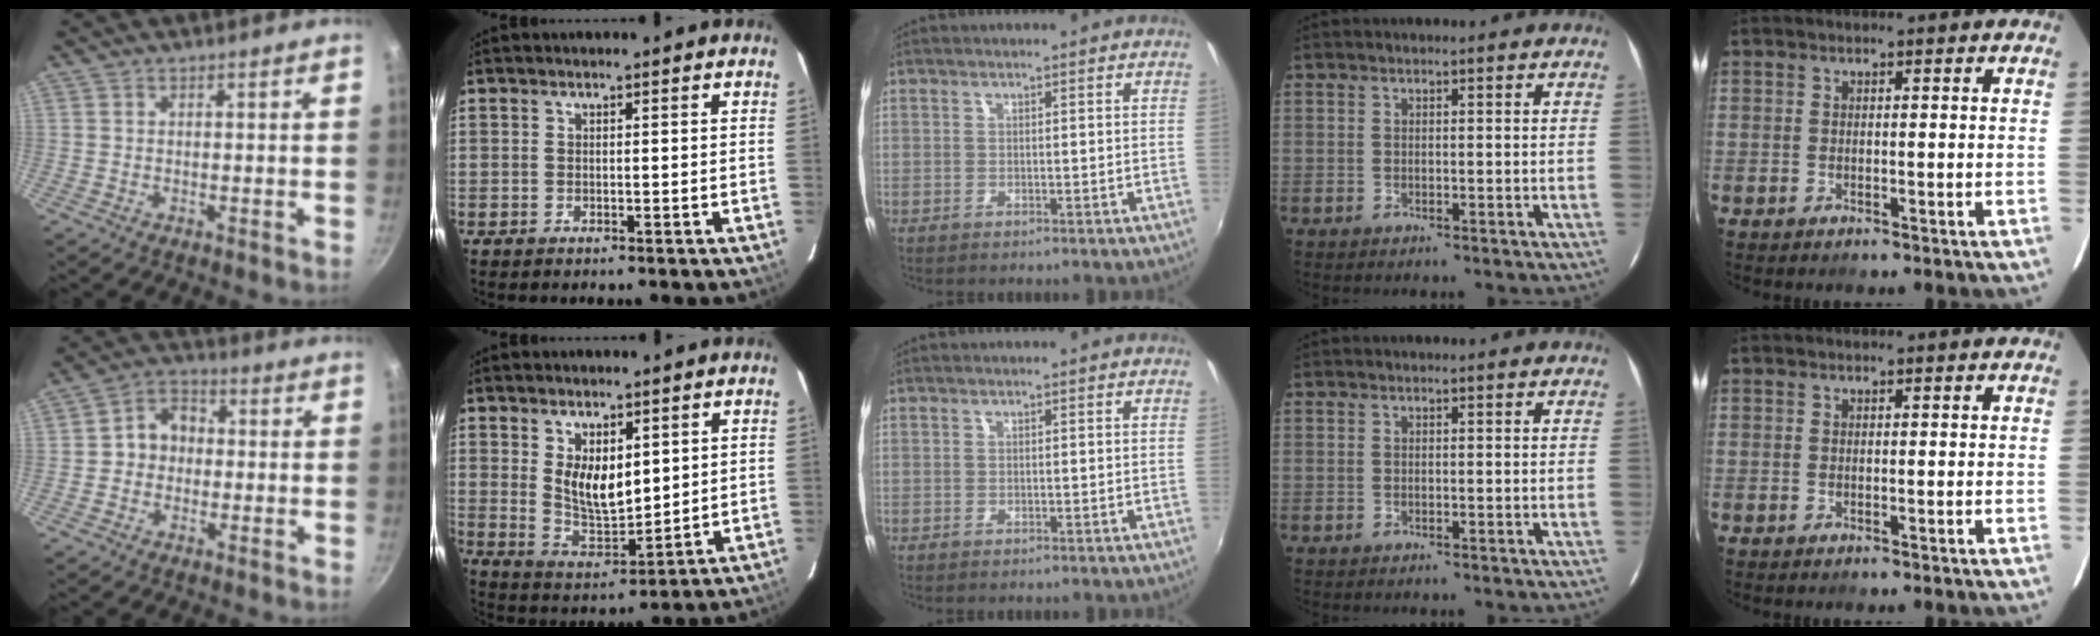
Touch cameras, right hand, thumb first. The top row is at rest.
{"thumb": {"total": 7.1, "force": [-0.2, 5.9, 3.8], "torque": [-0.027, 0.020, -0.017]}, "index": {"total": 9.2, "force": [3.0, 4.7, 7.3], "torque": [-0.127, -0.009, 0.071]}}